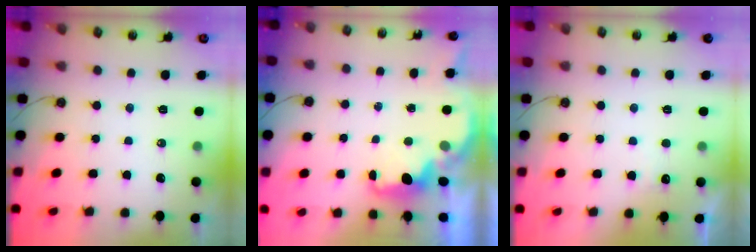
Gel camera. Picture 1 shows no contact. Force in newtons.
{"total": 2.2, "press": 2.1, "slide": 0.8}
{"total": 4.2, "press": 4.0, "slide": 1.3}